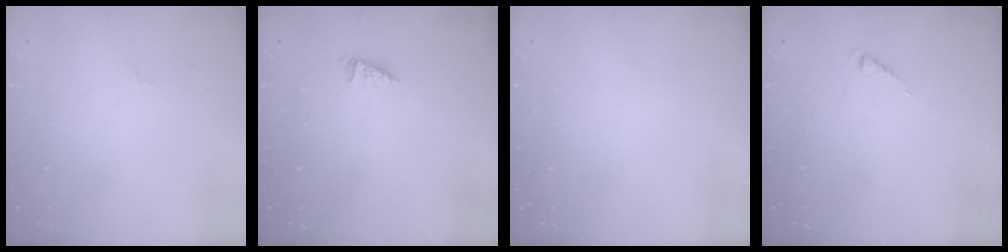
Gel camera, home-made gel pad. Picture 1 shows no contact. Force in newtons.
{"total": 1.4, "press": 1.4, "slide": 0.2}
{"total": 0.0}
{"total": 2.6, "press": 2.6, "slide": 0.4}